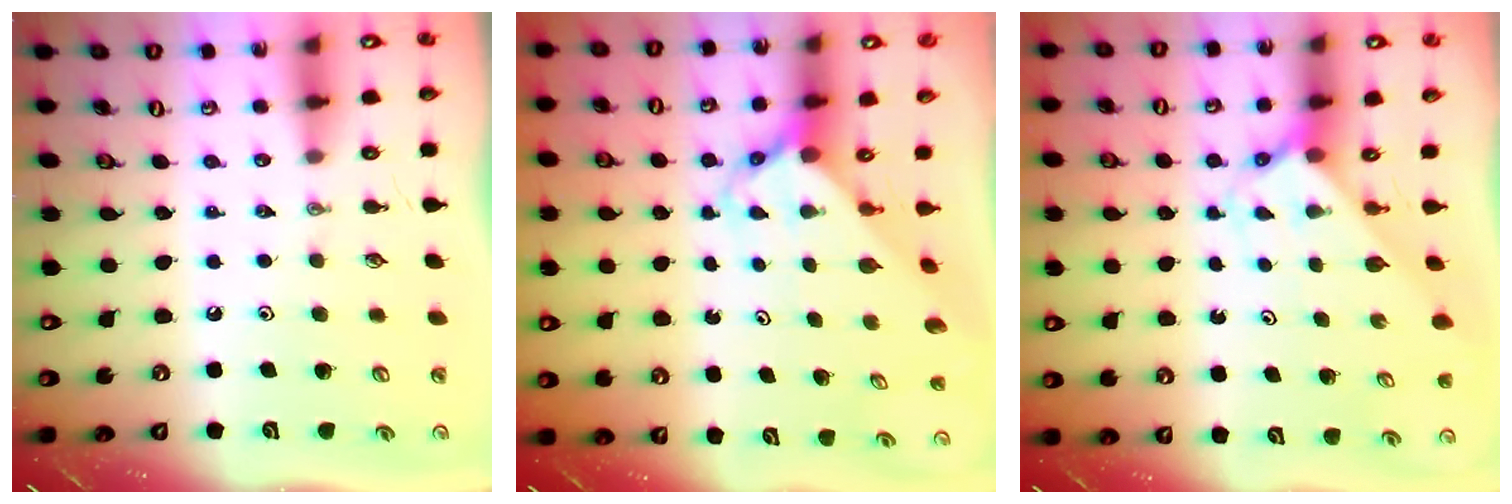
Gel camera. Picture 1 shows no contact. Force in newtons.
{"total": 3.6, "press": 3.6, "slide": 0.4}
{"total": 2.4, "press": 2.4, "slide": 0.2}